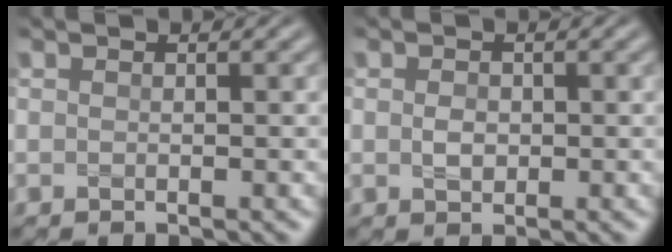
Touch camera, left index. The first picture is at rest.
{"total": 1.4, "force": [0.0, 1.0, 1.0], "torque": [-0.020, -0.002, 0.000]}